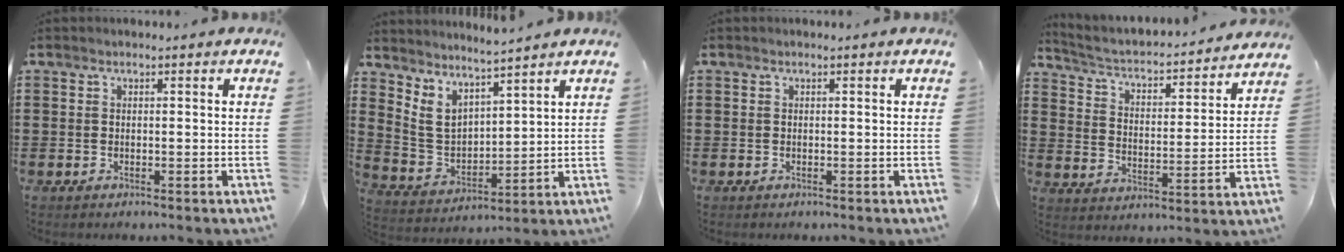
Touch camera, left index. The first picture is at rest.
{"total": 5.1, "force": [4.6, 1.9, 1.2], "torque": [-0.049, -0.028, 0.081]}
{"total": 0.0}
{"total": 3.0, "force": [2.7, 0.5, 1.2], "torque": [-0.042, -0.029, 0.034]}